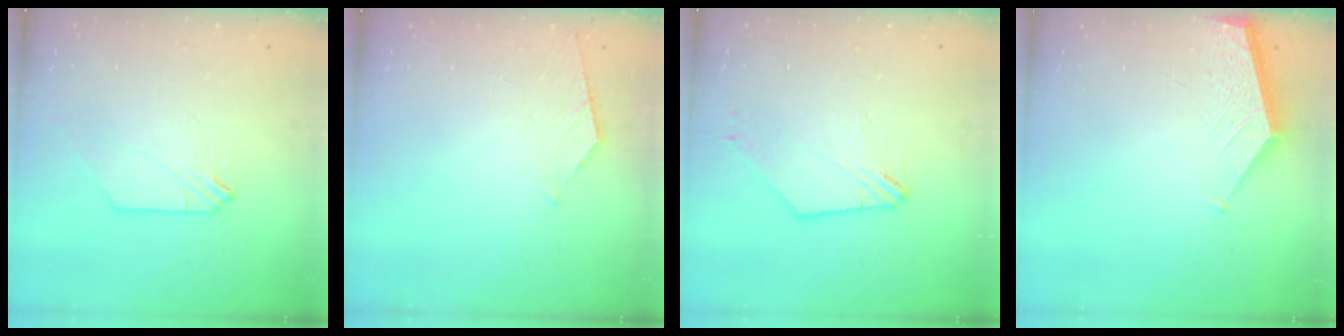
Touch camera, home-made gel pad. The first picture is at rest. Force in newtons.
{"total": 5.2, "press": 5.2, "slide": 0.6}
{"total": 2.8, "press": 2.8, "slide": 0.3}
{"total": 2.6, "press": 2.6, "slide": 0.4}